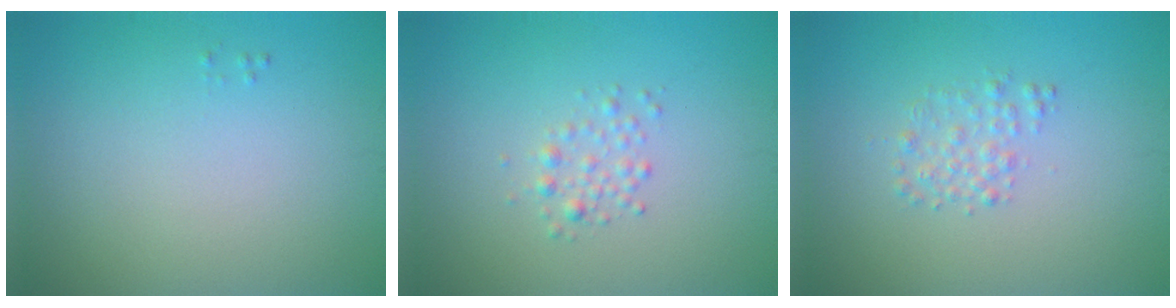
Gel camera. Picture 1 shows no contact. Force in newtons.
{"total": 1.3, "press": 1.3, "slide": 0.0}
{"total": 1.5, "press": 1.5, "slide": 0.0}